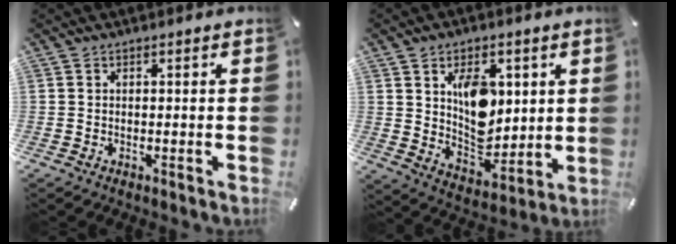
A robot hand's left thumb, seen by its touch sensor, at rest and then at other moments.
{"total": 11.7, "force": [3.6, 8.3, 7.5], "torque": [-0.116, -0.014, 0.070]}